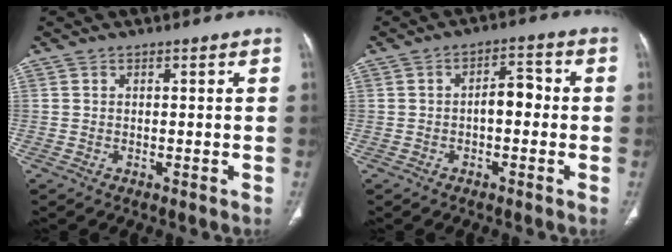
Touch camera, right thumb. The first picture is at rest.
{"total": 4.8, "force": [-0.6, 2.6, 3.9], "torque": [-0.045, 0.020, -0.016]}